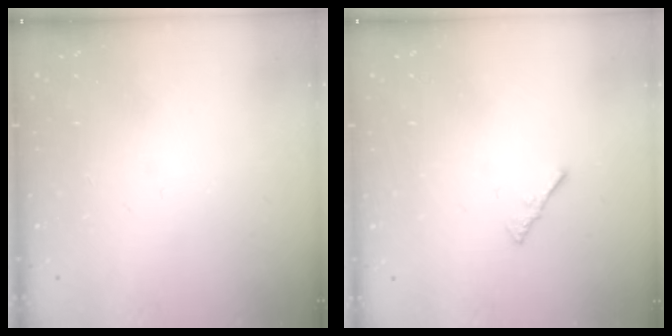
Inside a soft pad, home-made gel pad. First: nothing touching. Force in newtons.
{"total": 1.5, "press": 1.4, "slide": 0.4}